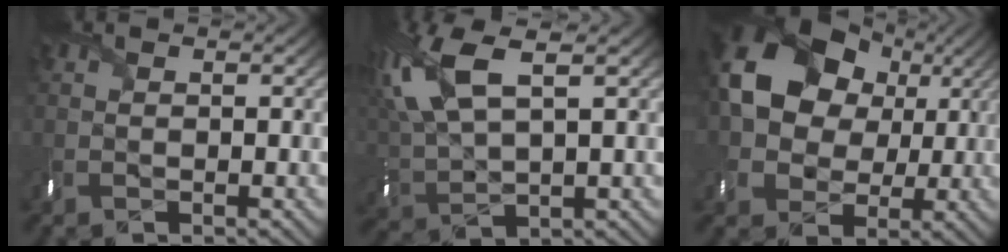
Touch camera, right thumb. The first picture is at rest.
{"total": 11.3, "force": [5.2, 4.4, 9.1], "torque": [-0.242, 0.017, 0.101]}
{"total": 14.5, "force": [3.2, 11.3, 8.6], "torque": [-0.180, 0.014, 0.051]}